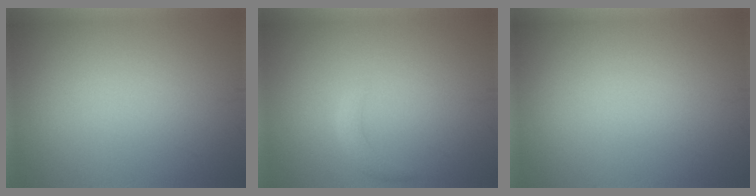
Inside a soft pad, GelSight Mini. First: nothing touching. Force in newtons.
{"total": 1.4, "press": 1.4, "slide": 0.1}
{"total": 0.0}